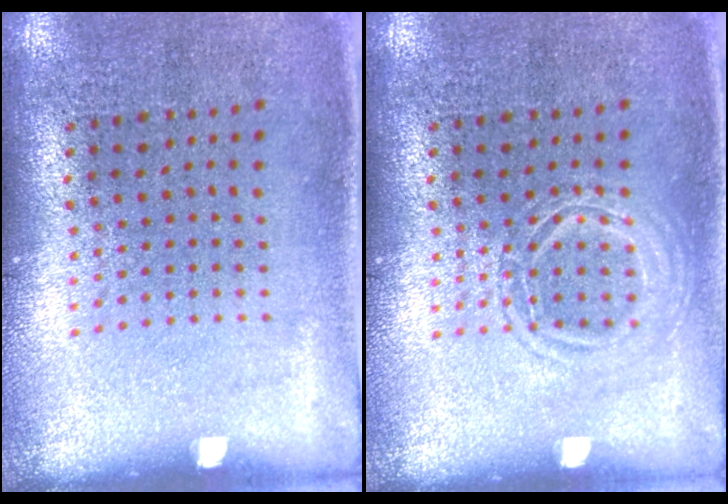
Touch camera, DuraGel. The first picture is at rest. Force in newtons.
{"total": 1.6, "press": 1.6, "slide": 0.2}